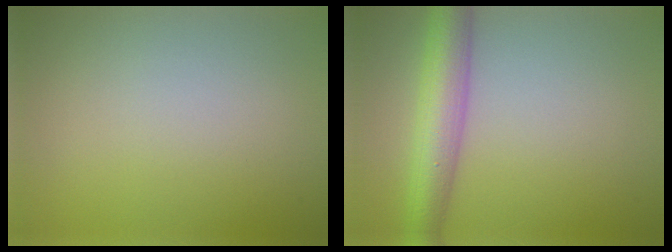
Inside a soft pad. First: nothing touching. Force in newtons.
{"total": 5.7, "press": 5.7, "slide": 0.1}